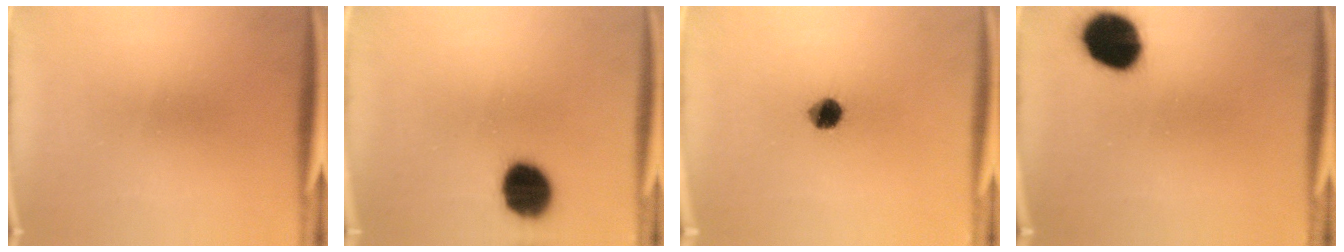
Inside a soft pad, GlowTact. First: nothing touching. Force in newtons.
{"total": 12.0}
{"total": 5.3}
{"total": 14.1}